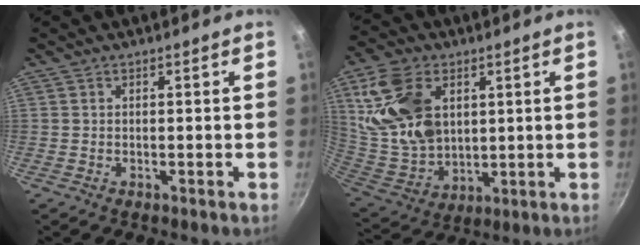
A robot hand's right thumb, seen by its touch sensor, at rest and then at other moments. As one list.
[{"total": 18.0, "force": [5.6, 11.8, 12.5], "torque": [-0.238, -0.015, 0.120]}]